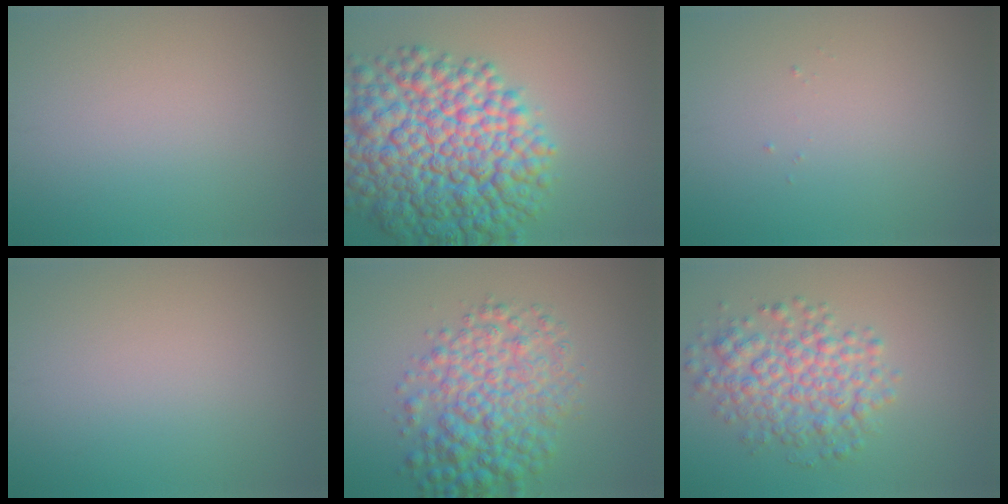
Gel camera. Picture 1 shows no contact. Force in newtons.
{"total": 14.1, "press": 14.1, "slide": 0.3}
{"total": 0.0}
{"total": 0.0}
{"total": 7.0, "press": 7.0, "slide": 0.1}
{"total": 5.5, "press": 5.5, "slide": 0.1}